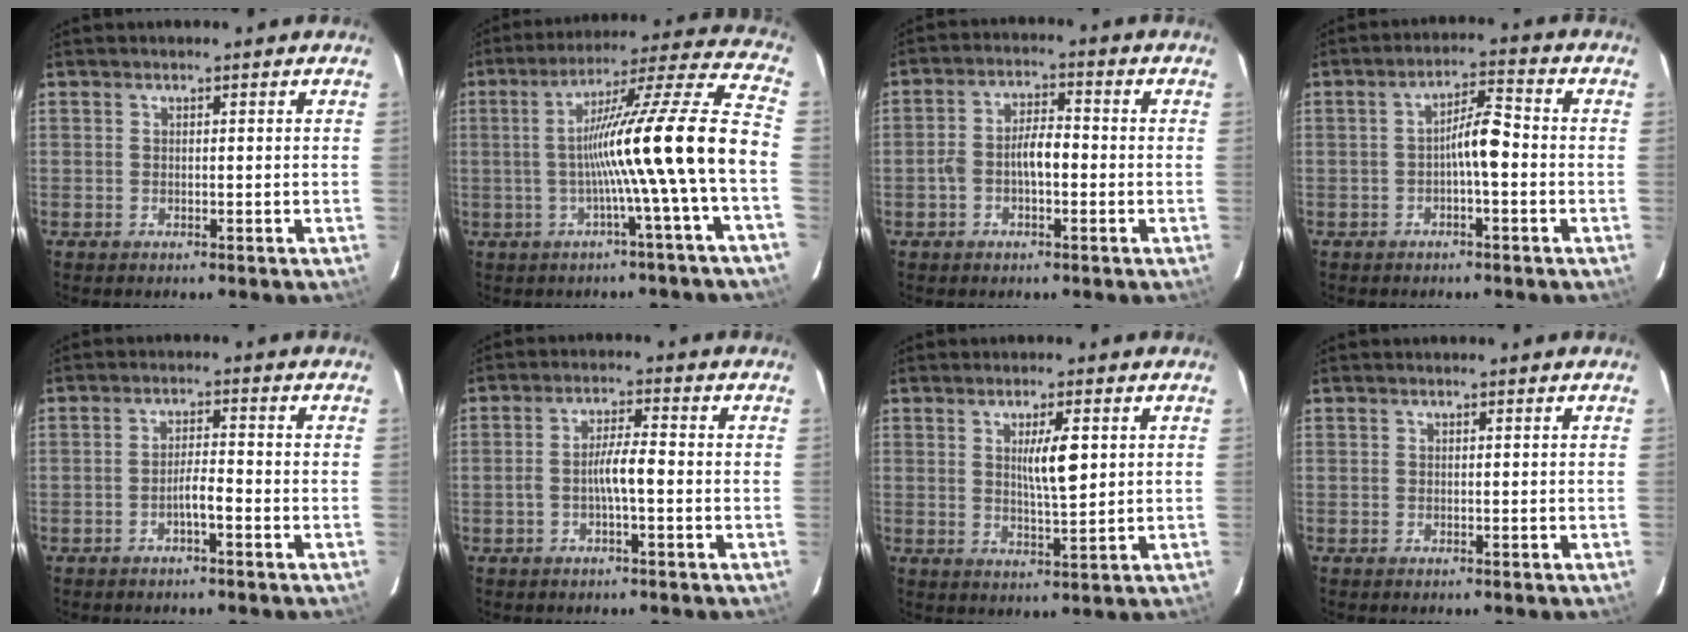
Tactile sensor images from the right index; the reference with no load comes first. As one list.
[{"total": 16.6, "force": [-3.2, -2.6, 16.1], "torque": [-0.247, 0.017, -0.059]}, {"total": 5.6, "force": [-1.2, 2.3, 5.0], "torque": [-0.103, 0.022, -0.022]}, {"total": 5.4, "force": [-1.0, 1.0, 5.2], "torque": [-0.085, 0.020, -0.017]}, {"total": 3.0, "force": [-1.6, 0.3, 2.5], "torque": [-0.042, 0.005, -0.028]}, {"total": 4.5, "force": [-1.1, 0.6, 4.3], "torque": [-0.079, 0.011, -0.017]}, {"total": 5.4, "force": [1.3, 0.8, 5.2], "torque": [-0.088, -0.003, 0.024]}, {"total": 0.0}]